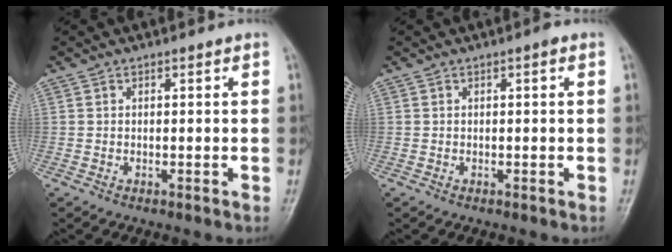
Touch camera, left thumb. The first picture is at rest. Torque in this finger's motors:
{"motor_torque": [0.14, 0.15, 0.24, -0.01, 0.00]}